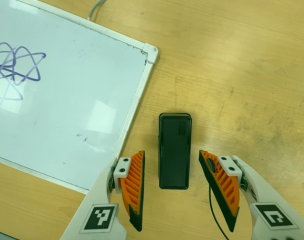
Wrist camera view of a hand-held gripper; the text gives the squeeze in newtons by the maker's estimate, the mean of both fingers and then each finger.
{"total": 0.0}